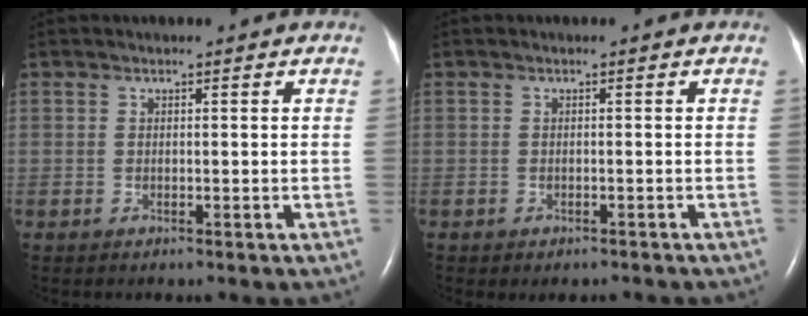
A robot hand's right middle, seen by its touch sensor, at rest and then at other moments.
{"total": 1.7, "force": [-1.4, 0.8, 0.5], "torque": [-0.006, -0.001, -0.015]}